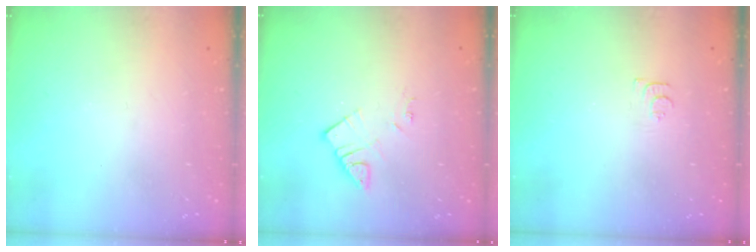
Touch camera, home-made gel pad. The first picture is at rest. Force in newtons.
{"total": 4.4, "press": 4.4, "slide": 0.2}
{"total": 3.7, "press": 3.6, "slide": 0.5}